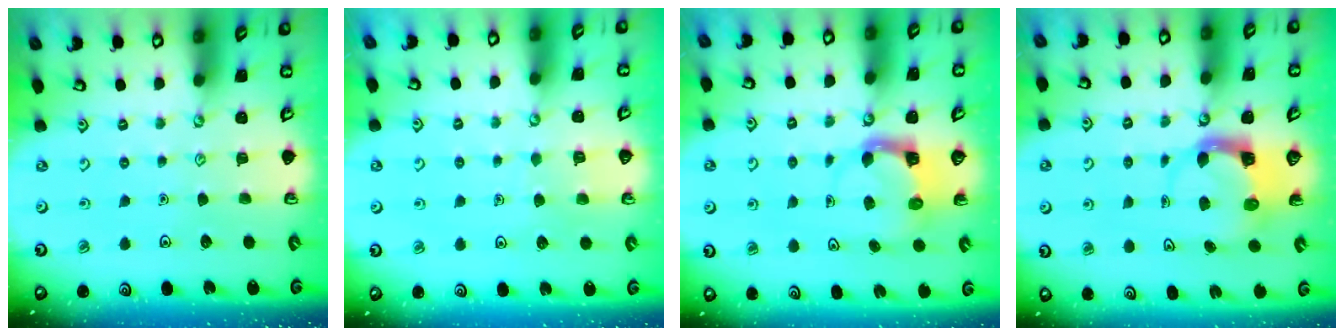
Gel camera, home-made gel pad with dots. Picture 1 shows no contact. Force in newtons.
{"total": 3.9, "press": 3.9, "slide": 0.3}
{"total": 4.0, "press": 4.0, "slide": 0.4}
{"total": 3.6, "press": 3.6, "slide": 0.5}